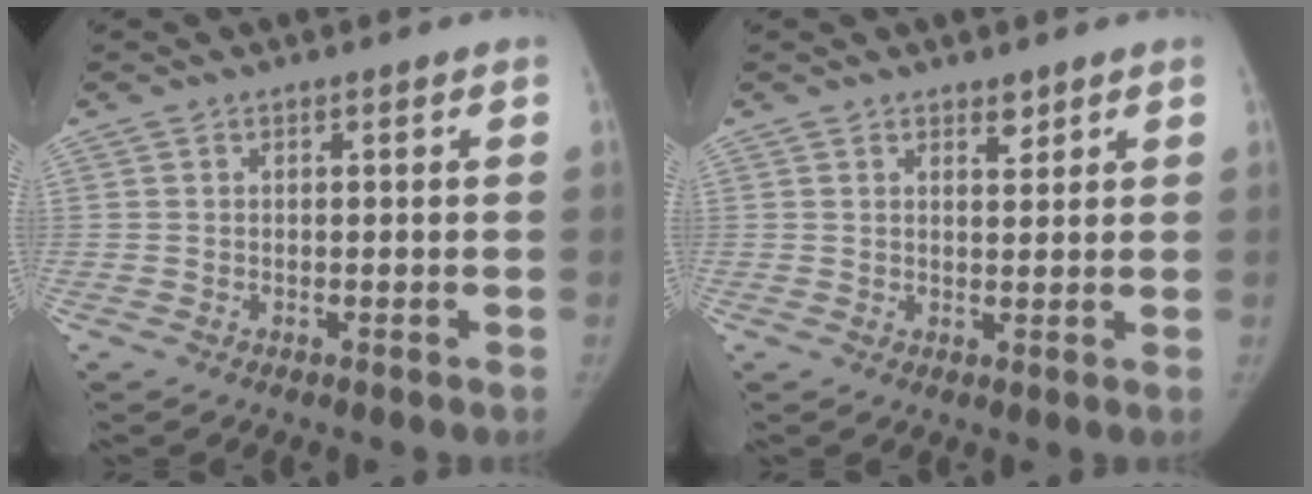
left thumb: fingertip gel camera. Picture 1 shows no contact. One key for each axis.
{"total": 1.9, "fx": 1.5, "fy": 0.9, "fz": 0.8, "tx": -0.002, "ty": -0.010, "tz": 0.021}